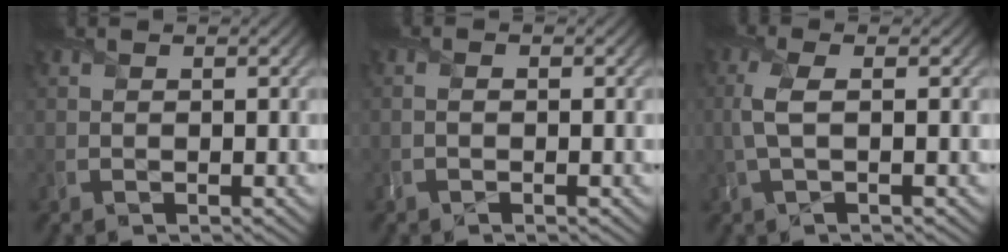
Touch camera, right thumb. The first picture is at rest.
{"total": 0.7, "force": [-0.4, 0.3, 0.5], "torque": [-0.013, 0.000, -0.007]}
{"total": 3.2, "force": [0.2, 1.0, 3.1], "torque": [-0.075, 0.008, 0.001]}